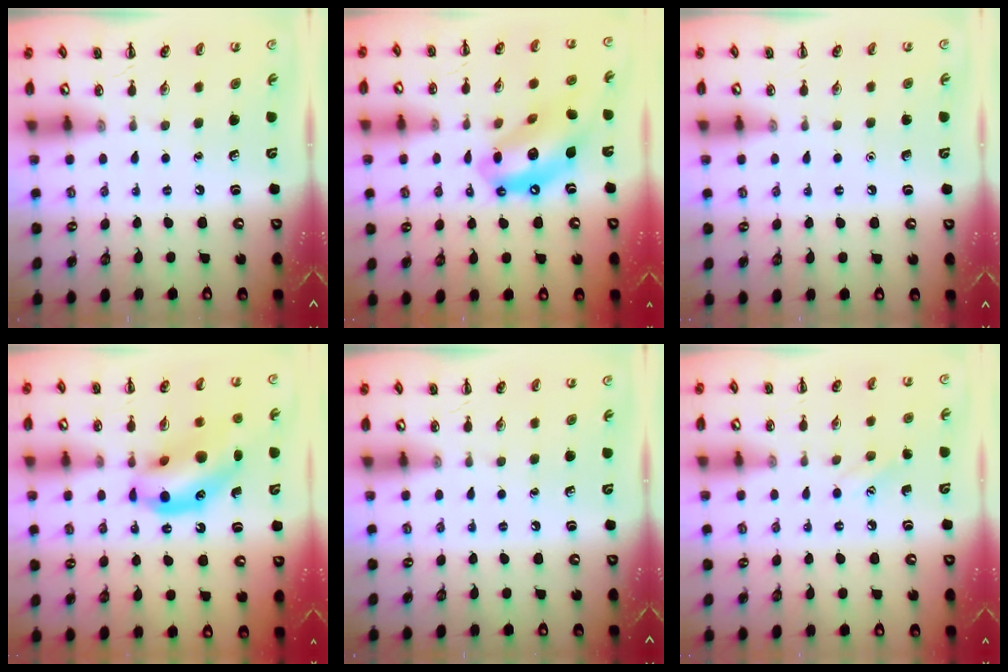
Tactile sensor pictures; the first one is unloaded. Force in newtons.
{"total": 13.7, "press": 13.3, "slide": 3.5}
{"total": 1.6, "press": 1.6, "slide": 0.1}
{"total": 15.2, "press": 14.8, "slide": 3.3}
{"total": 0.0}
{"total": 6.7, "press": 6.4, "slide": 1.8}